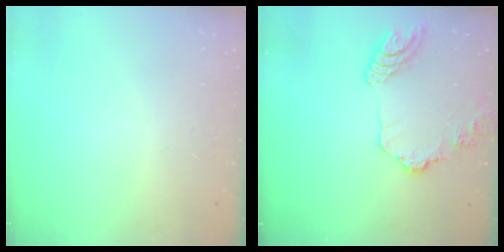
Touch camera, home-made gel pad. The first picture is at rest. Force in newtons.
{"total": 14.2, "press": 14.1, "slide": 1.6}